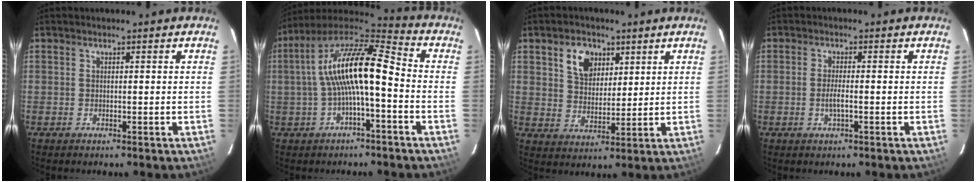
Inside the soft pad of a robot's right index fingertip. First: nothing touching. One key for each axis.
{"total": 14.4, "fx": -1.3, "fy": 3.8, "fz": 13.9, "tx": -0.254, "ty": 0.024, "tz": -0.028}
{"total": 7.5, "fx": 3.6, "fy": 5.3, "fz": 3.9, "tx": -0.064, "ty": 0.013, "tz": 0.069}
{"total": 2.5, "fx": -0.6, "fy": 0.3, "fz": 2.4, "tx": -0.046, "ty": -0.003, "tz": -0.011}